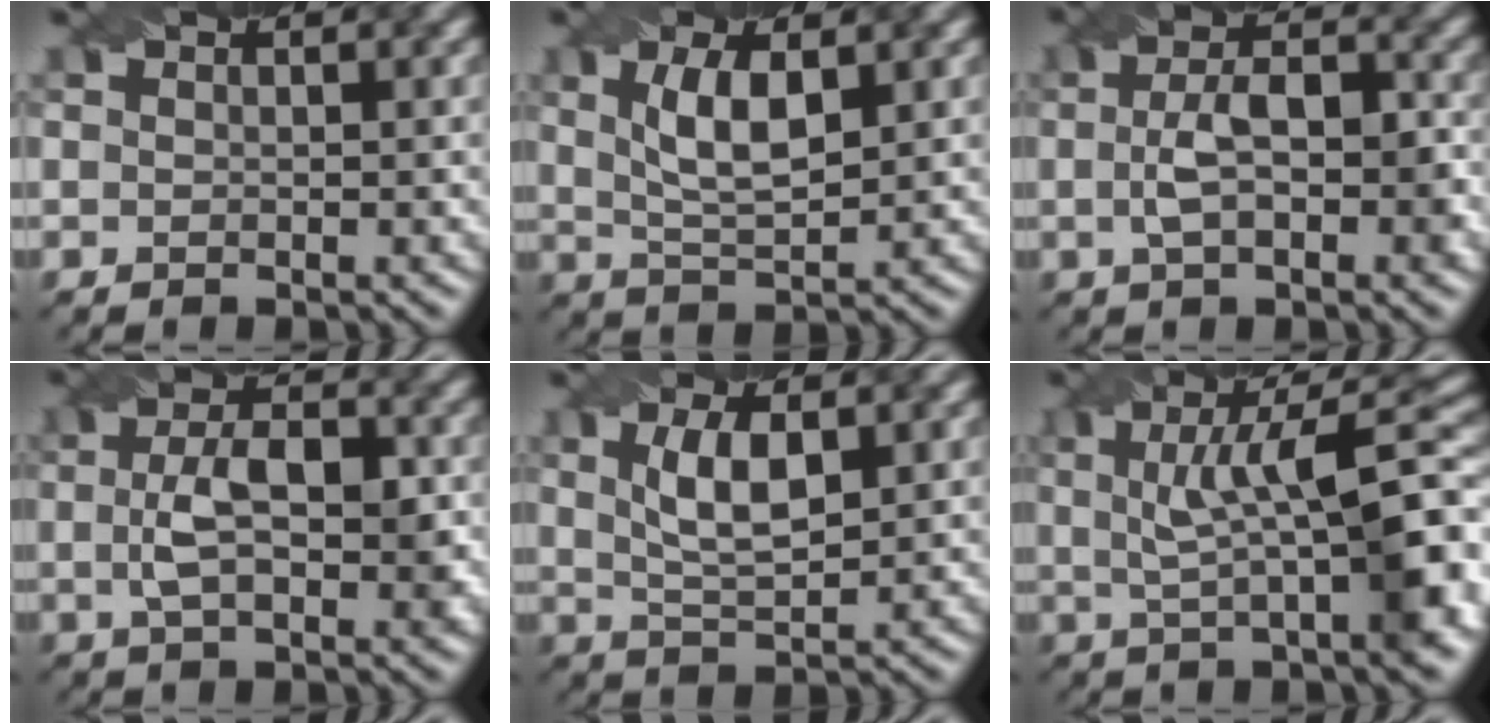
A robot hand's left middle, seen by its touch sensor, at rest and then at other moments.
{"total": 4.8, "force": [1.4, 1.8, 4.2], "torque": [-0.091, 0.001, 0.029]}
{"total": 5.3, "force": [-0.5, 2.5, 4.7], "torque": [-0.085, 0.000, -0.009]}
{"total": 5.7, "force": [0.0, 2.7, 5.0], "torque": [-0.087, 0.001, -0.003]}
{"total": 4.6, "force": [1.3, 1.8, 4.0], "torque": [-0.088, 0.001, 0.028]}
{"total": 10.1, "force": [1.2, 2.9, 9.6], "torque": [-0.140, 0.013, 0.019]}